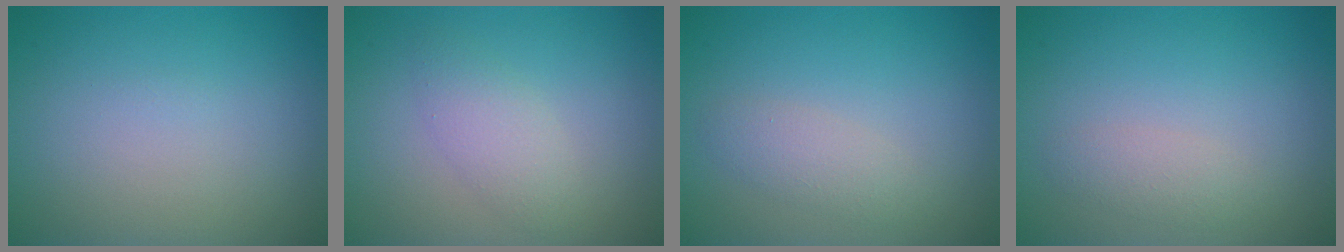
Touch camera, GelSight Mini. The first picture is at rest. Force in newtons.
{"total": 2.2, "press": 2.2, "slide": 0.0}
{"total": 1.8, "press": 1.8, "slide": 0.2}
{"total": 1.4, "press": 1.4, "slide": 0.1}